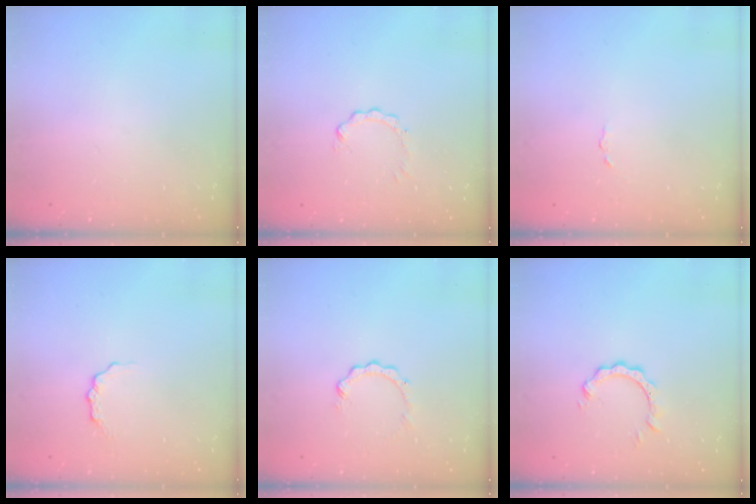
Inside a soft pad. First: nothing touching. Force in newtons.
{"total": 0.0}
{"total": 1.7, "press": 1.7, "slide": 0.1}
{"total": 3.6, "press": 3.5, "slide": 0.5}
{"total": 2.8, "press": 2.8, "slide": 0.4}
{"total": 3.7, "press": 3.7, "slide": 0.0}